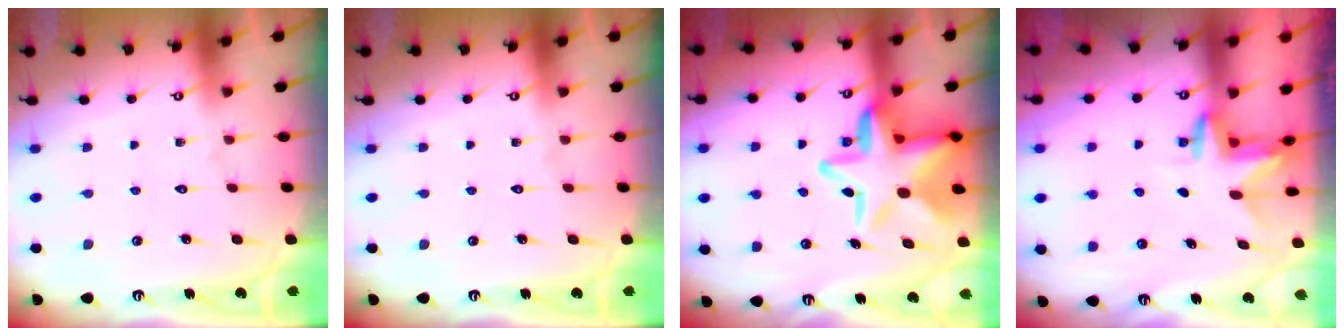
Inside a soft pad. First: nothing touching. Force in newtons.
{"total": 0.0}
{"total": 16.3, "press": 16.0, "slide": 3.0}
{"total": 3.2, "press": 3.2, "slide": 0.3}